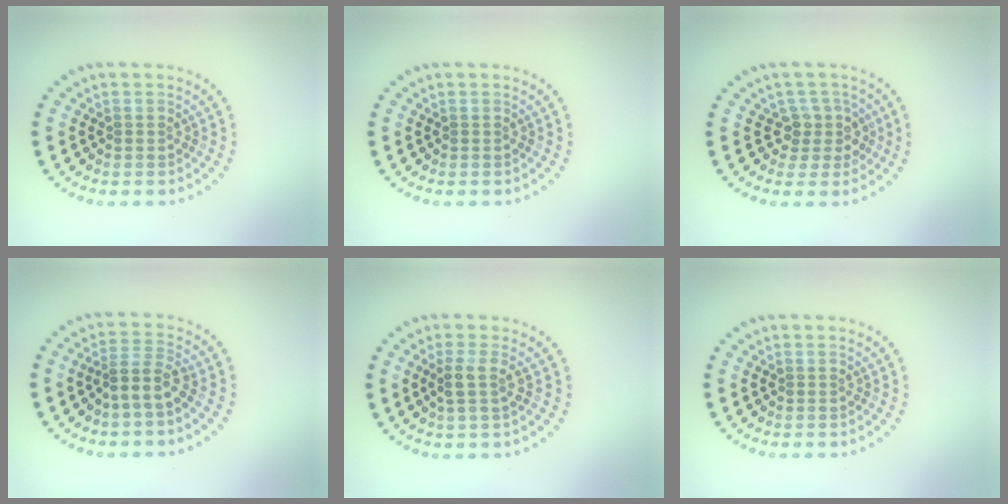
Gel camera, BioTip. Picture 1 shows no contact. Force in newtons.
{"total": 0.0}
{"total": 2.4, "press": 1.9, "slide": 1.4}
{"total": 2.7, "press": 2.1, "slide": 1.7}
{"total": 2.0, "press": 1.6, "slide": 1.2}
{"total": 0.0}